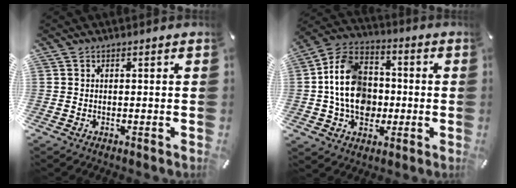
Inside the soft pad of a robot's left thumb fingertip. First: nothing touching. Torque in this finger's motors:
{"motor_torque": [1.60, 3.28, 1.84, -0.35, 0.54]}